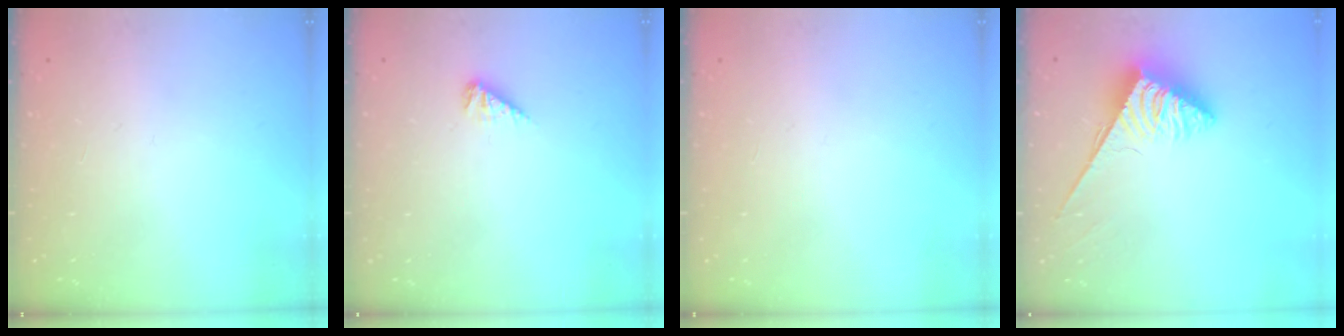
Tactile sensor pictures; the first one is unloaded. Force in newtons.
{"total": 3.6, "press": 3.5, "slide": 0.6}
{"total": 0.0}
{"total": 3.8, "press": 3.8, "slide": 0.4}